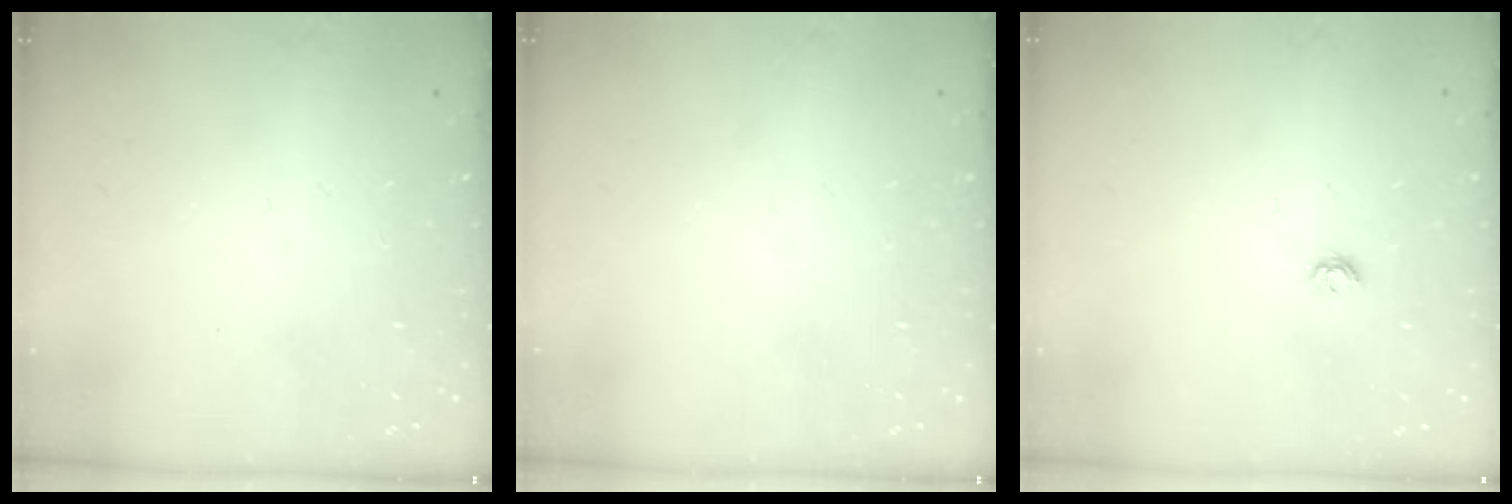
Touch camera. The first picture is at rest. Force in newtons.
{"total": 0.0}
{"total": 3.8, "press": 3.8, "slide": 0.6}